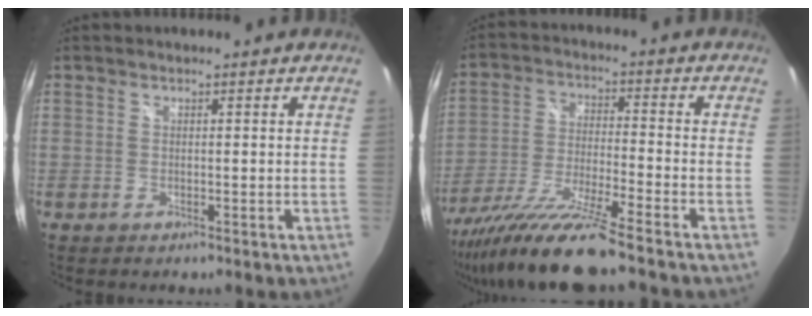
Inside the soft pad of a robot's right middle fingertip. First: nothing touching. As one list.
[{"total": 15.1, "force": [-12.5, -0.8, 8.3], "torque": [-0.168, -0.035, -0.231]}]